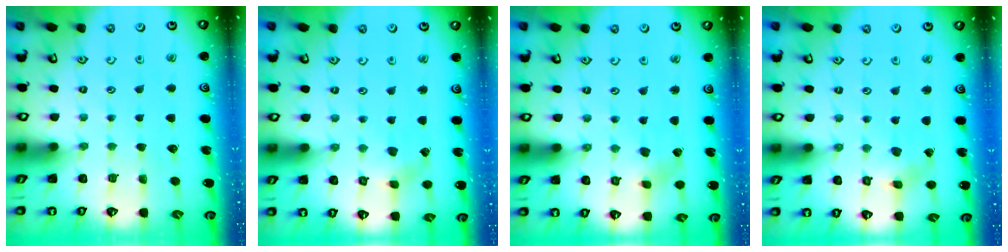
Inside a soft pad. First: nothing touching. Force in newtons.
{"total": 2.2, "press": 2.2, "slide": 0.3}
{"total": 2.9, "press": 2.9, "slide": 0.5}
{"total": 1.4, "press": 1.4, "slide": 0.1}